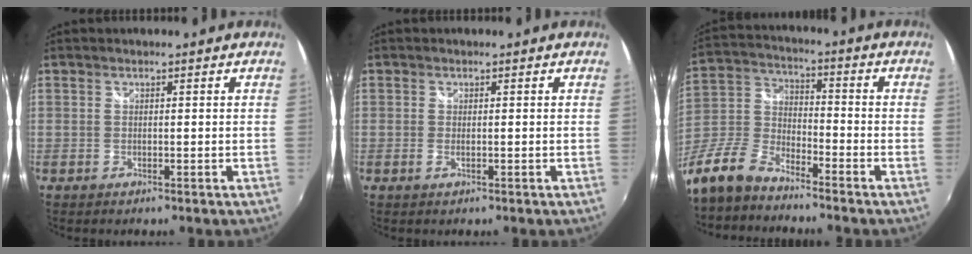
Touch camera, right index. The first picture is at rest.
{"total": 0.8, "force": [-0.1, 0.3, 0.7], "torque": [-0.015, 0.001, -0.001]}
{"total": 12.5, "force": [-9.4, 5.1, 6.5], "torque": [-0.160, 0.003, -0.193]}